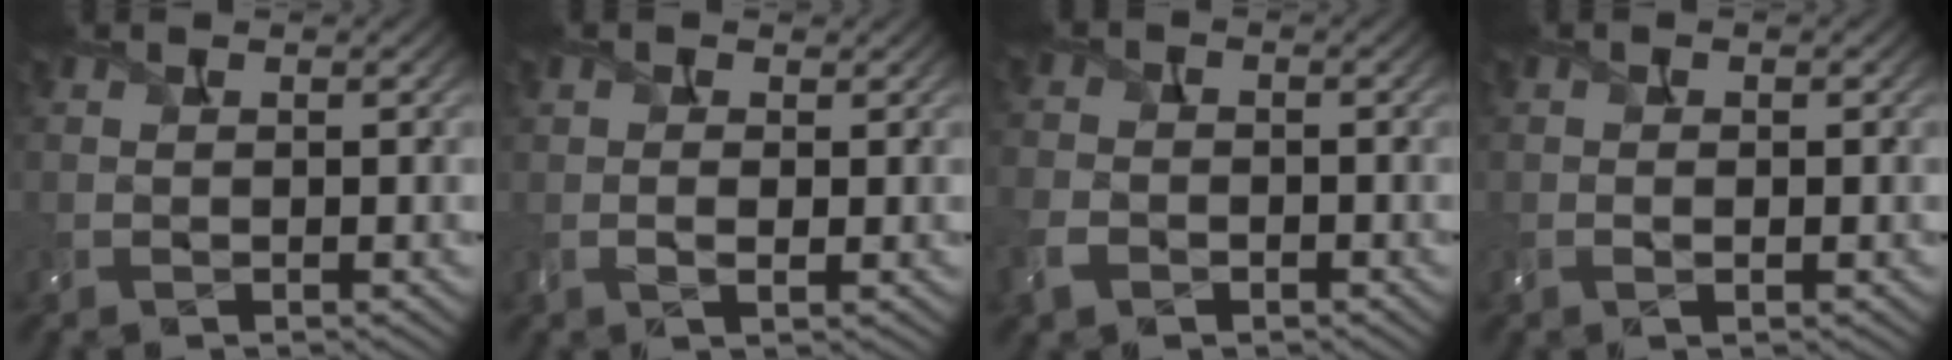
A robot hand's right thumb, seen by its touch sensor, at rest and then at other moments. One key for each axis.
{"total": 1.8, "fx": 0.4, "fy": 0.9, "fz": 1.5, "tx": -0.033, "ty": 0.002, "tz": 0.006}
{"total": 3.9, "fx": -1.9, "fy": 2.8, "fz": 1.9, "tx": -0.055, "ty": -0.008, "tz": -0.049}
{"total": 1.2, "fx": -0.1, "fy": 0.5, "fz": 1.0, "tx": -0.020, "ty": 0.002, "tz": -0.001}